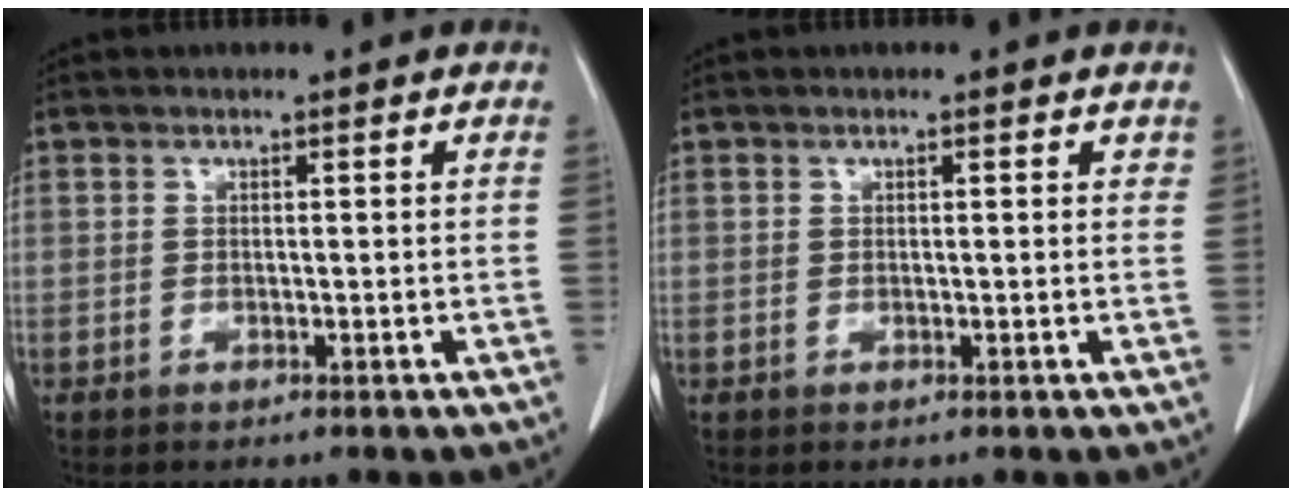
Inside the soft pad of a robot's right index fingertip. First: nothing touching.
{"total": 1.1, "force": [0.5, 0.6, 0.8], "torque": [-0.014, 0.003, 0.006]}